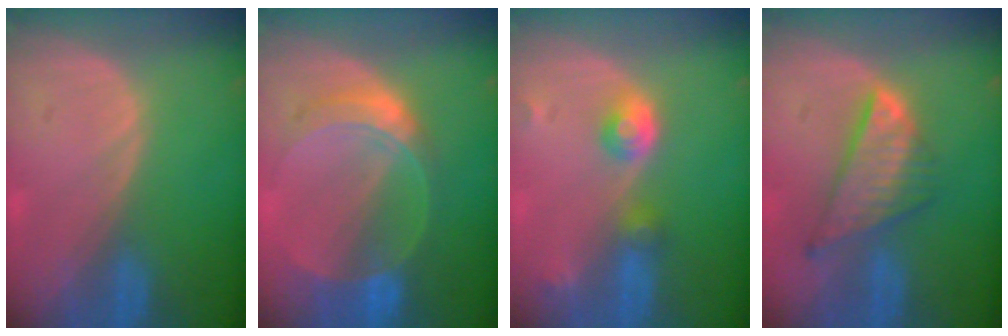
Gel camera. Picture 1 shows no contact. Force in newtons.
{"total": 7.3, "press": 6.5, "slide": 3.4}
{"total": 4.2, "press": 4.1, "slide": 1.0}
{"total": 8.3, "press": 7.1, "slide": 4.2}